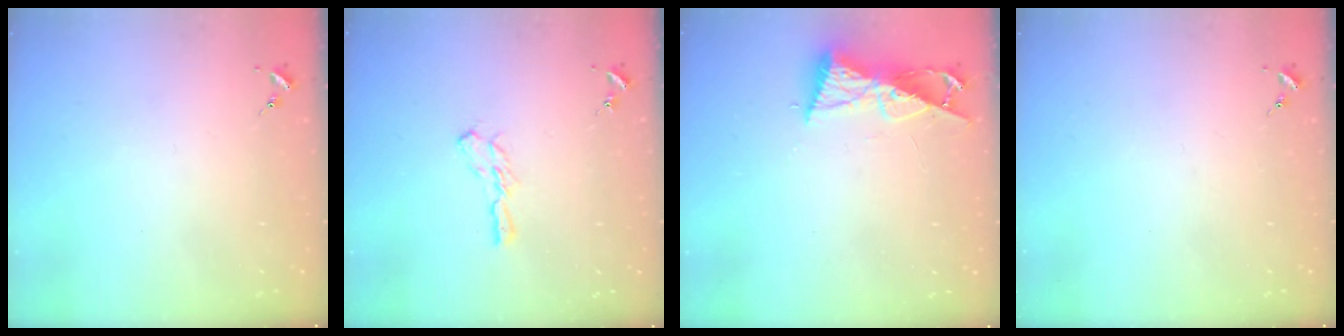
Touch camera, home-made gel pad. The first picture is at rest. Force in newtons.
{"total": 5.7, "press": 5.7, "slide": 0.4}
{"total": 8.9, "press": 8.9, "slide": 0.5}
{"total": 0.0}